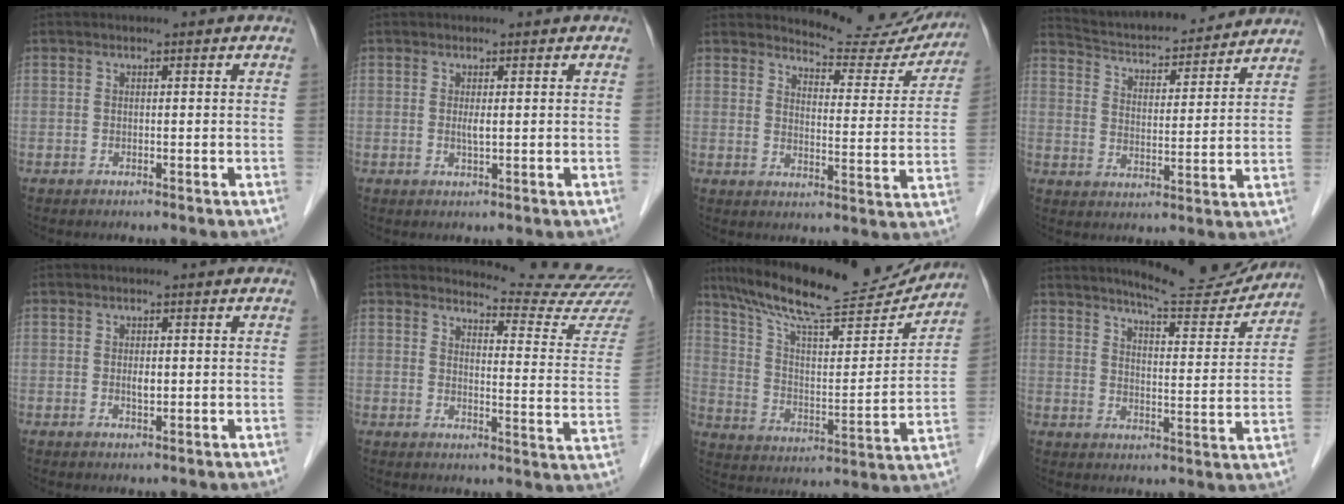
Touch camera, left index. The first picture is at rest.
{"total": 1.2, "force": [0.2, 0.2, 1.2], "torque": [-0.028, -0.002, 0.004]}
{"total": 13.9, "force": [13.4, 3.1, 2.1], "torque": [-0.009, -0.048, 0.147]}
{"total": 17.4, "force": [16.4, 2.8, 5.1], "torque": [-0.082, 0.015, 0.243]}
{"total": 1.4, "force": [0.0, 0.7, 1.3], "torque": [-0.023, -0.001, 0.001]}
{"total": 14.1, "force": [14.0, -1.2, 1.4], "torque": [-0.014, -0.122, 0.149]}
{"total": 22.0, "force": [19.5, 3.0, 9.6], "torque": [-0.169, -0.005, 0.298]}
{"total": 13.6, "force": [12.7, 1.4, 4.4], "torque": [-0.060, -0.021, 0.167]}